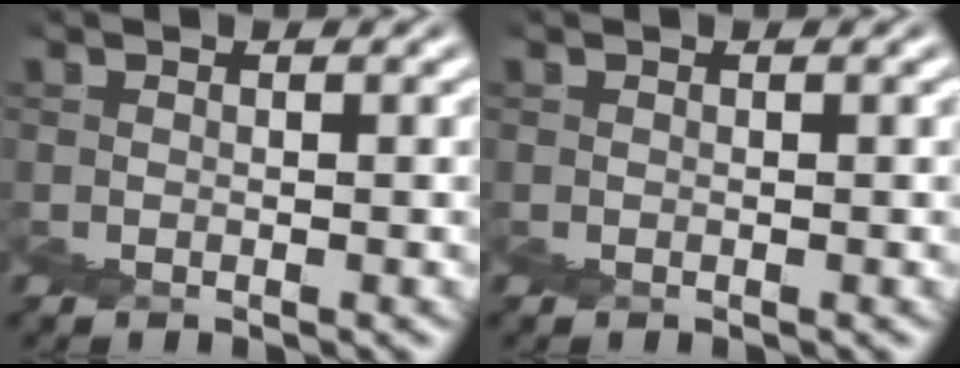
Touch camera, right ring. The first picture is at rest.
{"total": 0.0}